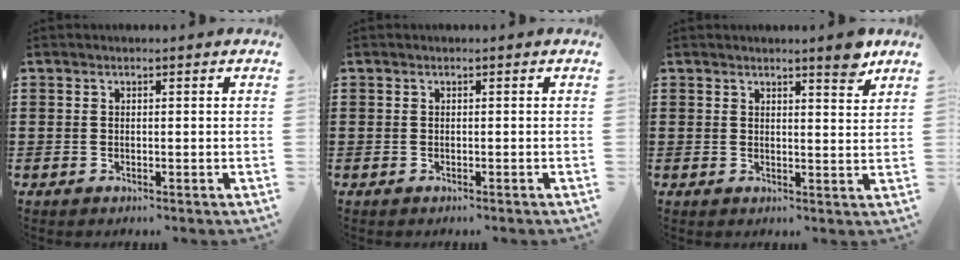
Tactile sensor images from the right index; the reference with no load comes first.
{"total": 0.0}
{"total": 3.7, "force": [3.2, 0.3, 1.8], "torque": [-0.027, -0.009, 0.053]}